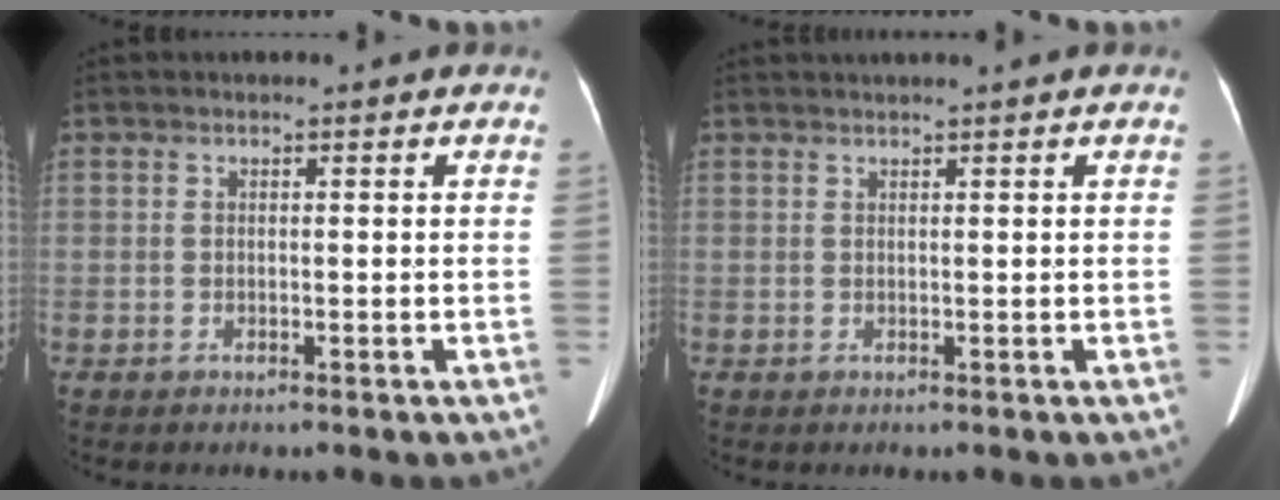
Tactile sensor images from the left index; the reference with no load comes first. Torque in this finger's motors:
{"motor_torque": [0.84, -1.30, 0.03, 0.06]}